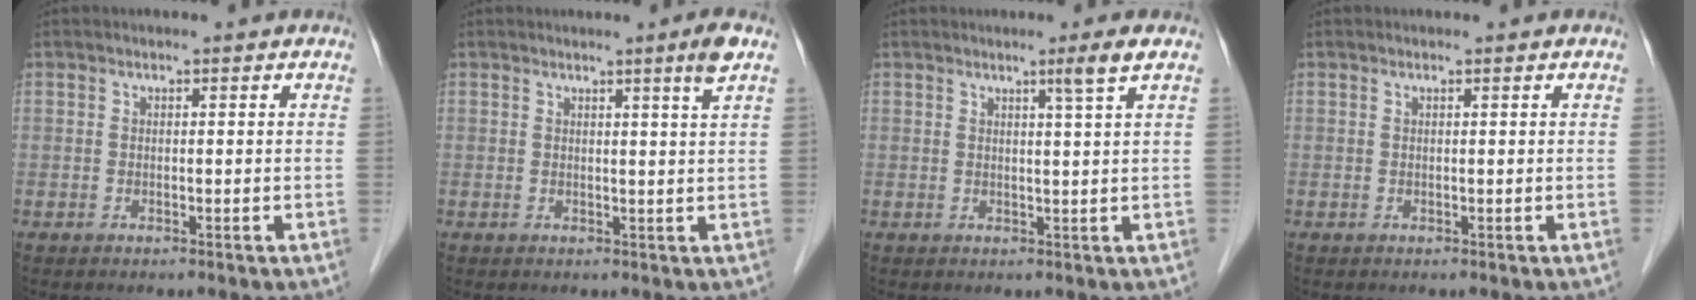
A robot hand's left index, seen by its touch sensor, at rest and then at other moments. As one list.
[{"total": 2.3, "force": [1.4, -0.7, 1.6], "torque": [-0.026, -0.009, 0.024]}, {"total": 2.3, "force": [1.4, -1.0, 1.6], "torque": [-0.036, -0.011, 0.030]}, {"total": 0.0}]